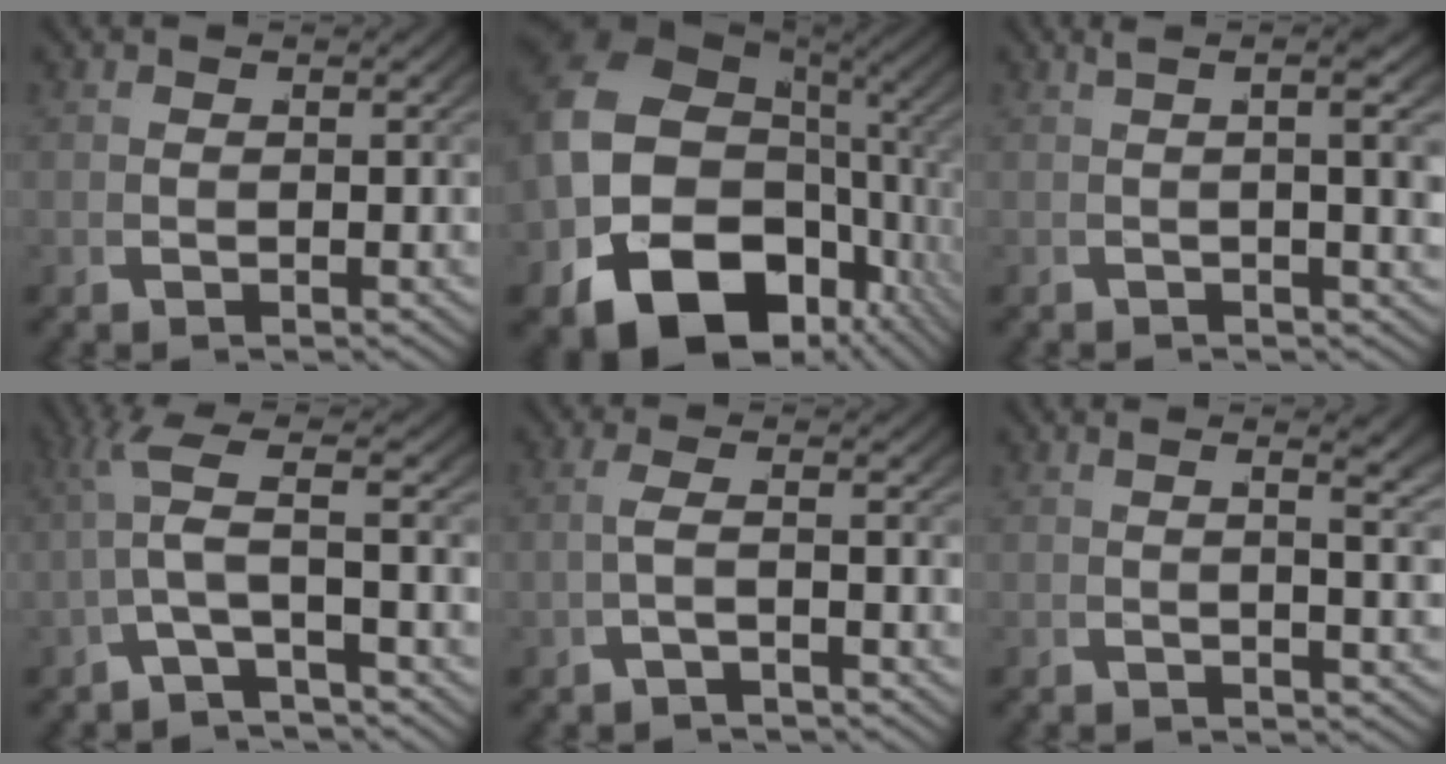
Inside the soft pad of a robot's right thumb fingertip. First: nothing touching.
{"total": 18.0, "force": [-4.3, 12.2, 12.5], "torque": [-0.235, -0.074, -0.036]}
{"total": 5.1, "force": [1.7, 1.3, 4.6], "torque": [-0.041, 0.017, 0.020]}
{"total": 4.4, "force": [0.4, 1.2, 4.3], "torque": [-0.083, 0.001, 0.010]}
{"total": 1.6, "force": [-0.7, 0.2, 1.5], "torque": [-0.039, -0.001, -0.008]}
{"total": 3.0, "force": [0.9, 0.6, 2.8], "torque": [-0.034, 0.004, 0.010]}